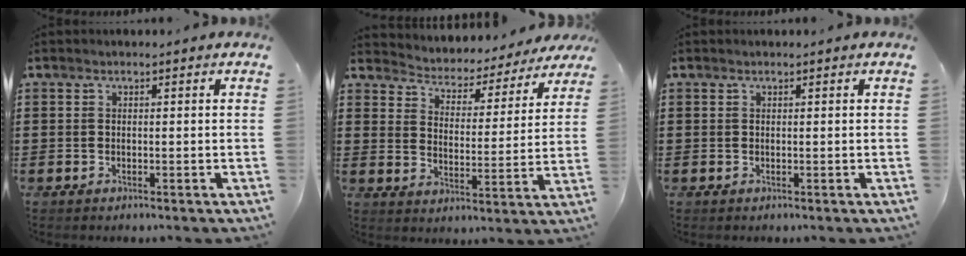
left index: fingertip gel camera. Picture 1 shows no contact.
{"total": 3.2, "force": [3.1, 0.6, -0.3], "torque": [-0.020, -0.031, 0.043]}
{"total": 0.0}